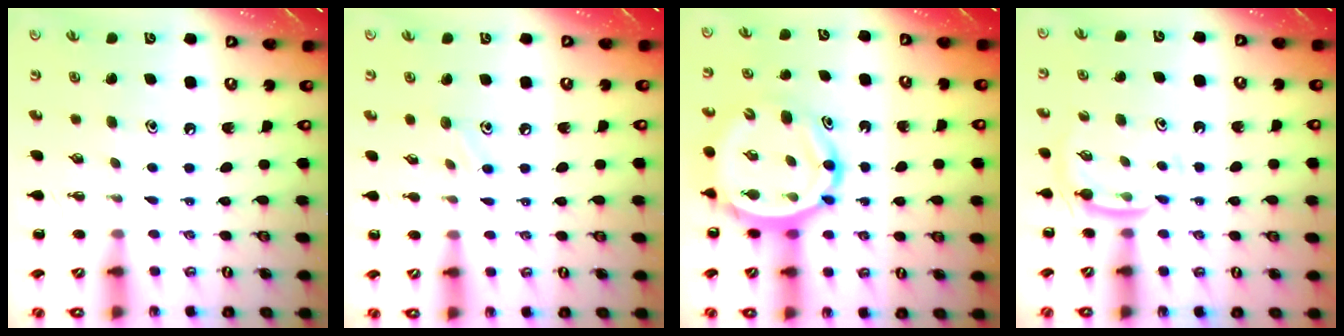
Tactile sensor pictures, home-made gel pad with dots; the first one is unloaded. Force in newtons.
{"total": 6.5, "press": 6.3, "slide": 1.8}
{"total": 11.2, "press": 10.7, "slide": 3.5}
{"total": 4.9, "press": 4.7, "slide": 1.4}